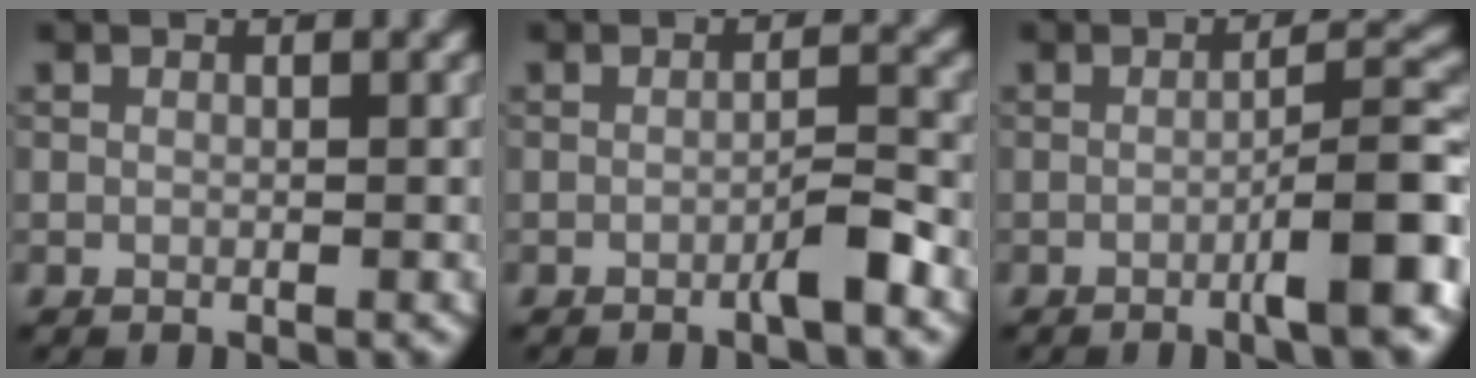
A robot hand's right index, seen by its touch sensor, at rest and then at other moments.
{"total": 2.3, "force": [-1.2, 0.1, 2.0], "torque": [-0.031, 0.009, -0.024]}
{"total": 6.2, "force": [-2.4, 0.8, 5.6], "torque": [-0.073, 0.018, -0.046]}